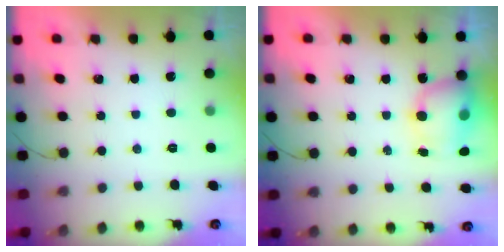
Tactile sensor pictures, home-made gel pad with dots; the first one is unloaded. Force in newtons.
{"total": 7.9, "press": 7.9, "slide": 0.9}